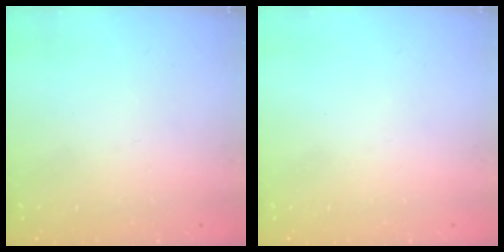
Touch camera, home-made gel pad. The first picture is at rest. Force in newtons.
{"total": 0.0}